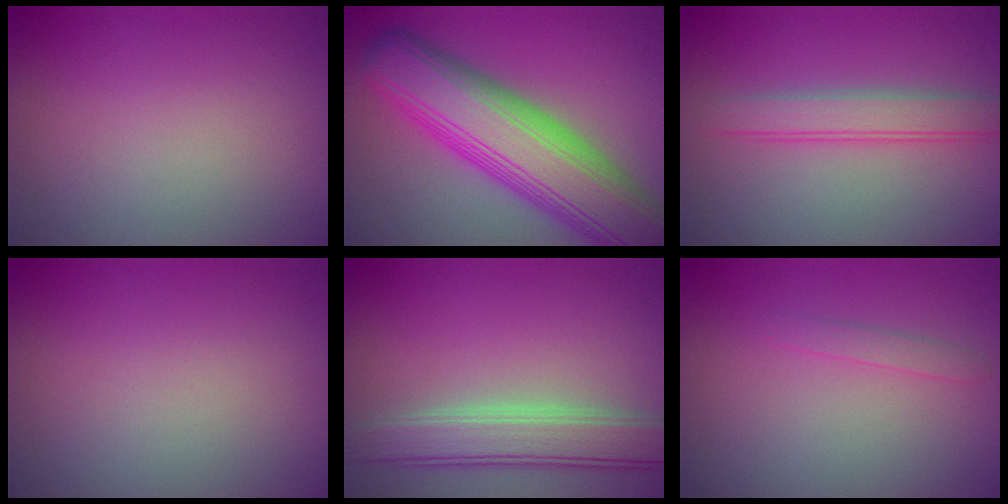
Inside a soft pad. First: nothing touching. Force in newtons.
{"total": 12.1, "press": 12.1, "slide": 0.7}
{"total": 3.0, "press": 2.9, "slide": 0.2}
{"total": 0.0}
{"total": 5.0, "press": 5.0, "slide": 0.5}
{"total": 1.0, "press": 1.0, "slide": 0.0}